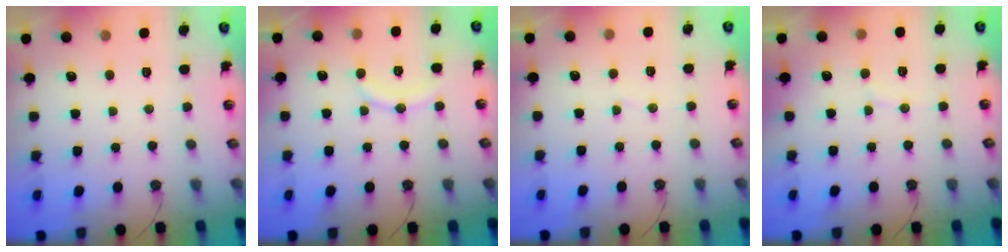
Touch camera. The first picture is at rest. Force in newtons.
{"total": 8.3, "press": 8.3, "slide": 0.9}
{"total": 2.3, "press": 2.3, "slide": 0.2}
{"total": 3.3, "press": 3.3, "slide": 0.4}